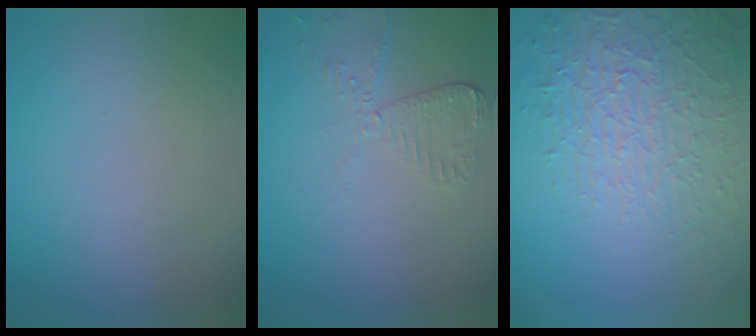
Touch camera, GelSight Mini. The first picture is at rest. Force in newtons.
{"total": 2.6, "press": 2.3, "slide": 1.2}
{"total": 3.9, "press": 3.7, "slide": 1.2}